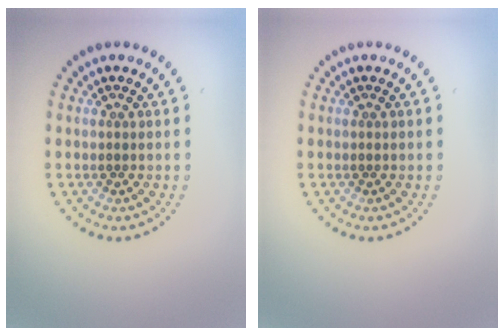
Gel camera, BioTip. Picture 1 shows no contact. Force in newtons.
{"total": 0.0}